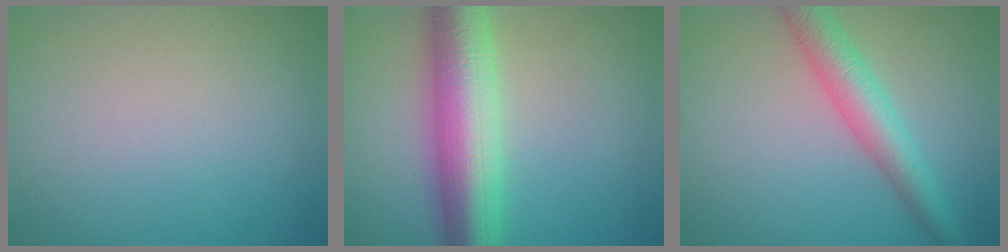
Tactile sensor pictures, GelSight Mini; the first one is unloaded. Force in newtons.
{"total": 8.8, "press": 8.8, "slide": 0.2}
{"total": 4.4, "press": 4.4, "slide": 0.1}